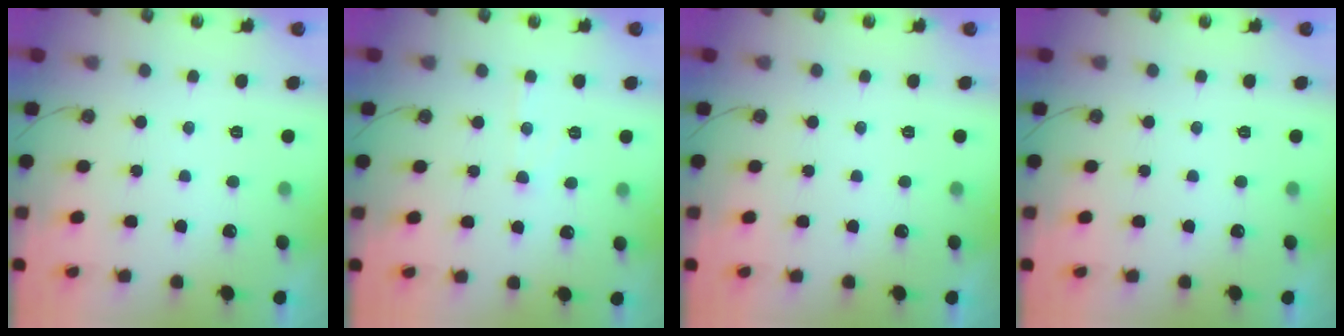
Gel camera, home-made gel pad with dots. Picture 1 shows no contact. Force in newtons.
{"total": 5.2, "press": 5.1, "slide": 0.8}
{"total": 0.0}
{"total": 0.0}